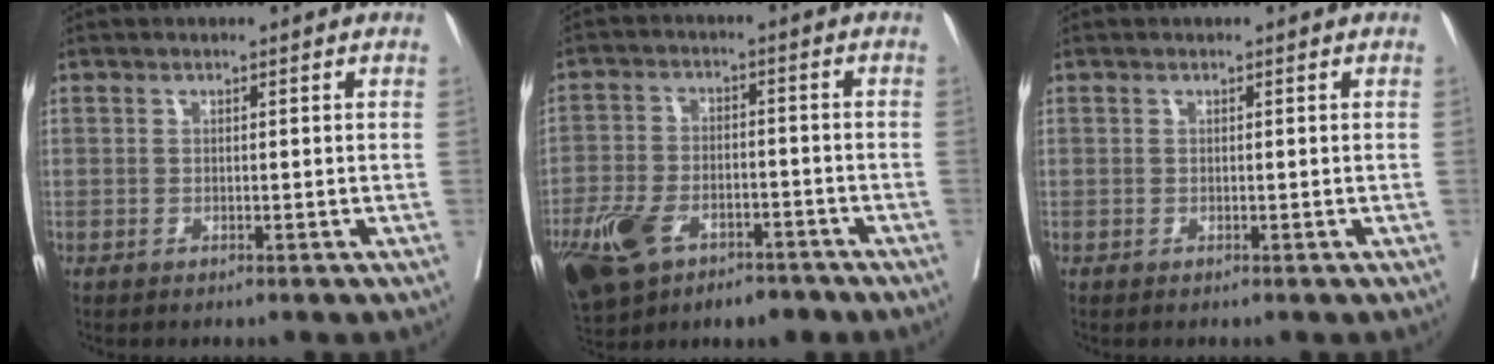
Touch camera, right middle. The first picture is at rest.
{"total": 13.6, "force": [-8.1, 7.1, 8.3], "torque": [-0.175, 0.000, -0.133]}
{"total": 0.0}